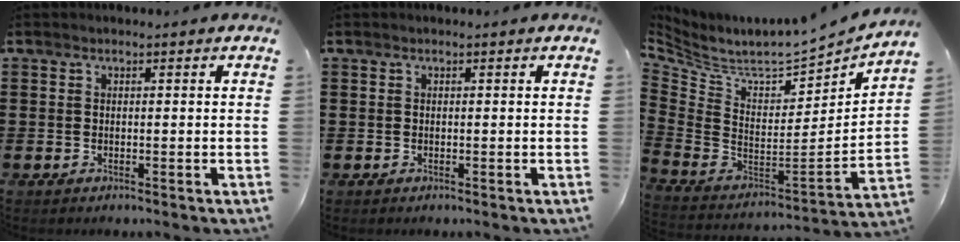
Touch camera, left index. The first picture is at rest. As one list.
[{"total": 0.0}, {"total": 4.8, "force": [4.3, 1.0, 1.9], "torque": [-0.066, -0.055, 0.070]}]